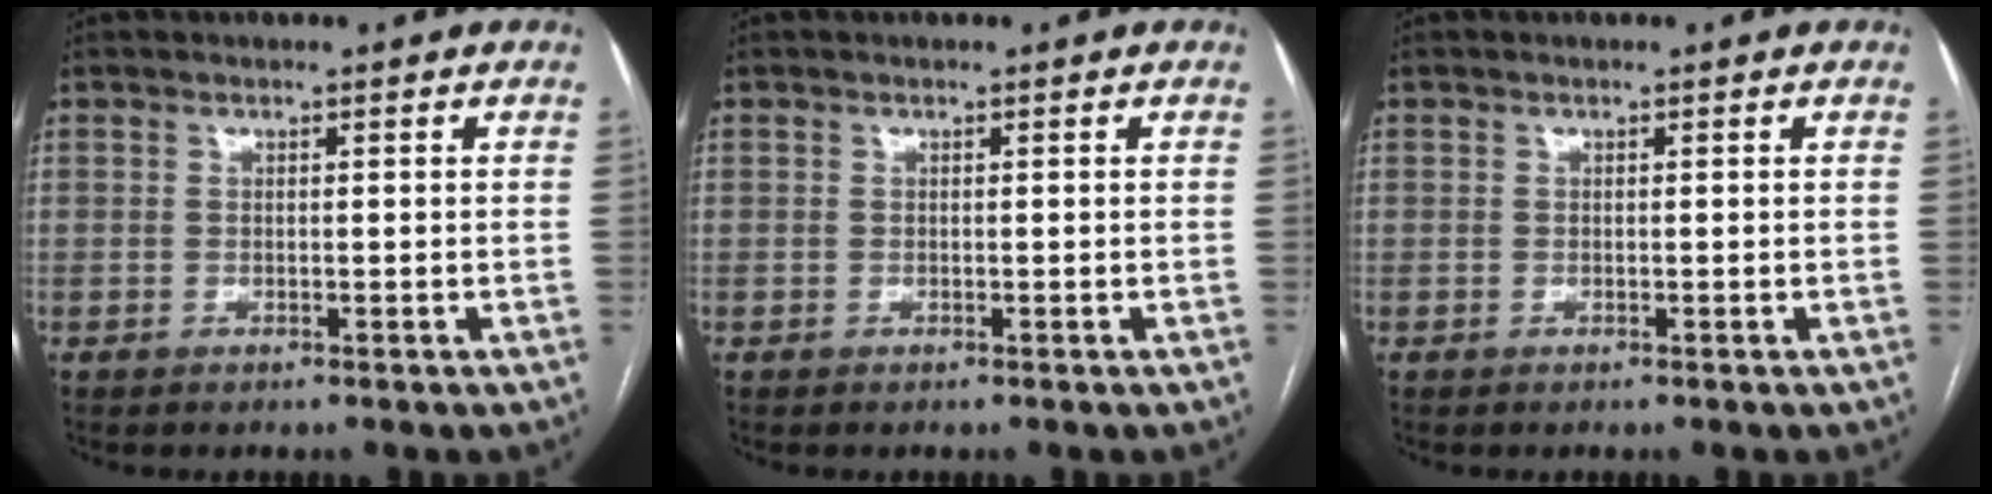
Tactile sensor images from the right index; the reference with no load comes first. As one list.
[{"total": 0.0}, {"total": 0.0}]